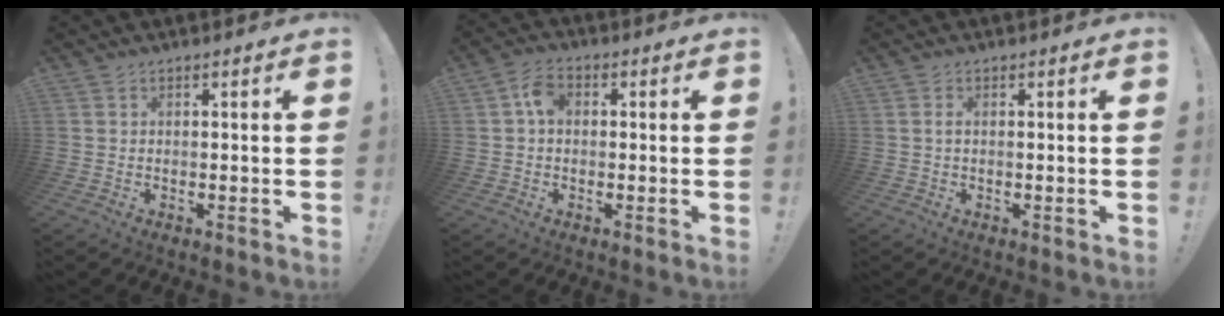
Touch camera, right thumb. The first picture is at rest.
{"total": 5.2, "force": [0.4, 3.3, 4.0], "torque": [-0.068, 0.015, 0.010]}
{"total": 1.1, "force": [0.2, 0.6, 0.9], "torque": [-0.014, 0.000, 0.001]}